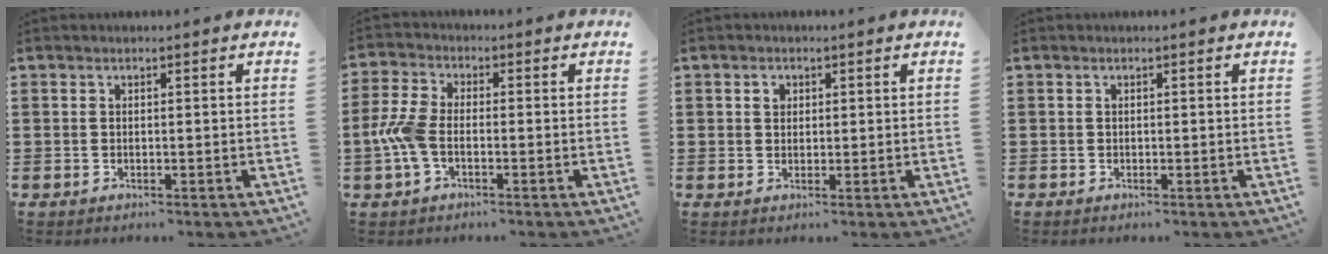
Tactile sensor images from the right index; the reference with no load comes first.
{"total": 6.0, "force": [-1.7, 2.9, 5.0], "torque": [-0.135, -0.009, -0.042]}
{"total": 1.5, "force": [0.5, 1.2, 0.7], "torque": [-0.017, 0.008, 0.010]}
{"total": 0.0}